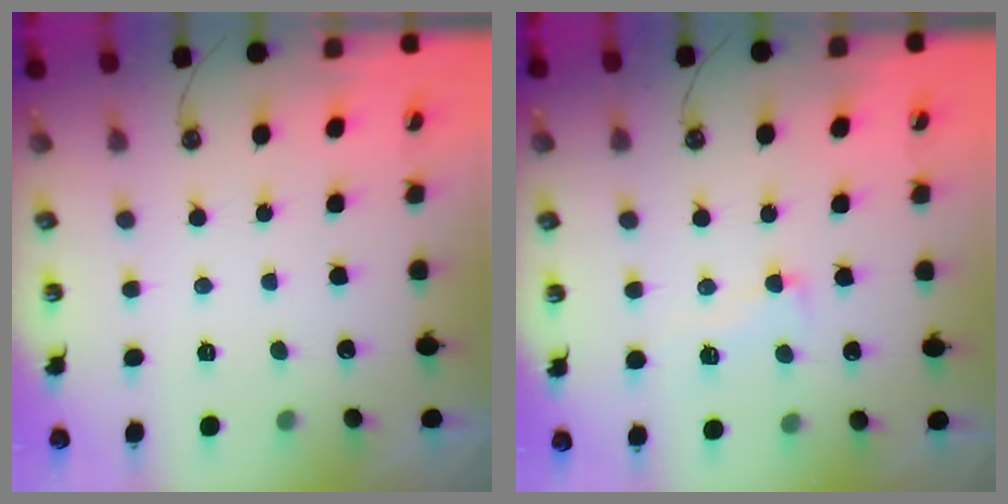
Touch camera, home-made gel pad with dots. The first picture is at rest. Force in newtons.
{"total": 1.3, "press": 0.3, "slide": 1.3}